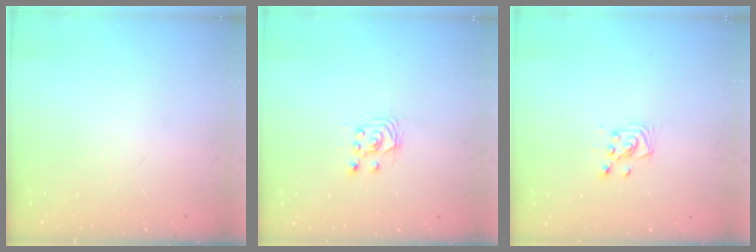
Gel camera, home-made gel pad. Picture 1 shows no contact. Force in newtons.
{"total": 2.9, "press": 2.9, "slide": 0.2}
{"total": 4.3, "press": 4.2, "slide": 0.5}